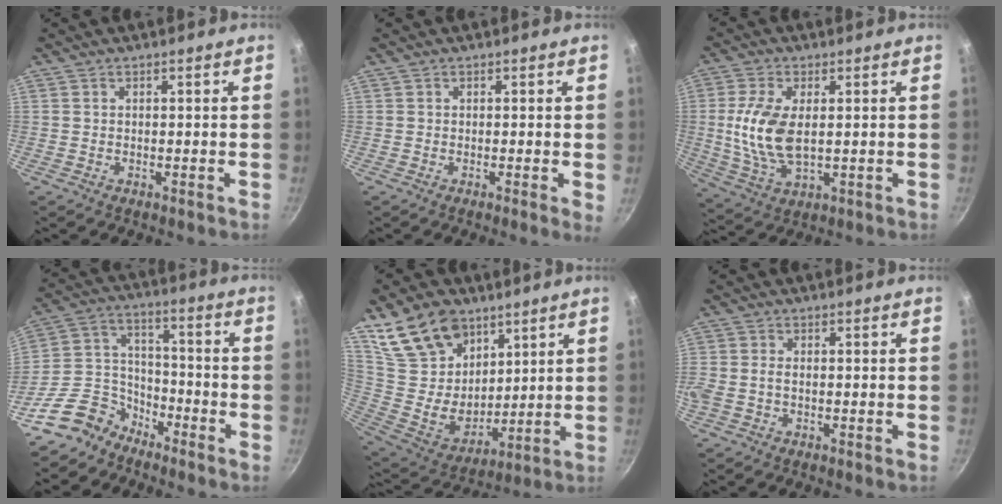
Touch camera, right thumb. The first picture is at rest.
{"total": 1.4, "force": [0.0, 0.1, 1.3], "torque": [-0.018, -0.005, -0.004]}
{"total": 11.3, "force": [0.9, 5.9, 9.6], "torque": [-0.193, -0.008, 0.021]}
{"total": 11.4, "force": [-8.6, 6.9, 3.0], "torque": [-0.028, 0.086, -0.177]}
{"total": 20.1, "force": [11.8, 13.4, 9.2], "torque": [-0.130, -0.066, 0.234]}
{"total": 3.1, "force": [-0.5, 2.0, 2.3], "torque": [-0.056, 0.004, -0.015]}